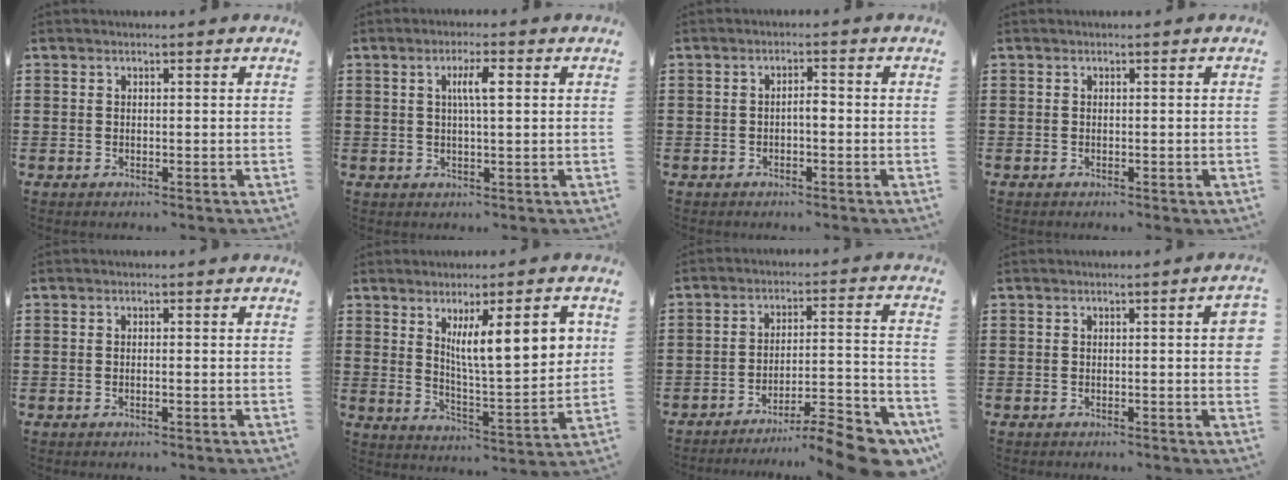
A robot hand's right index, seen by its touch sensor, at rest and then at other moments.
{"total": 3.8, "force": [0.8, 0.8, 3.6], "torque": [-0.073, 0.008, 0.010]}
{"total": 1.7, "force": [-0.6, 0.6, 1.5], "torque": [-0.029, 0.005, -0.013]}
{"total": 0.0}
{"total": 0.5, "force": [-0.3, 0.0, 0.4], "torque": [-0.007, -0.002, -0.006]}
{"total": 11.0, "force": [4.2, 2.4, 9.9], "torque": [-0.167, -0.007, 0.066]}
{"total": 9.7, "force": [-8.3, 0.9, 5.0], "torque": [-0.063, 0.019, -0.157]}
{"total": 3.0, "force": [-0.2, 0.3, 3.0], "torque": [-0.040, -0.002, -0.006]}